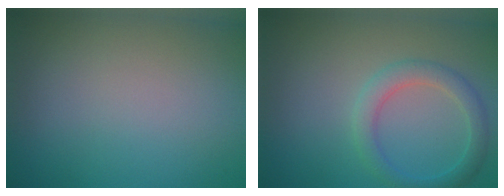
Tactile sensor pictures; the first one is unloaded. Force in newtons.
{"total": 2.8, "press": 2.8, "slide": 0.1}